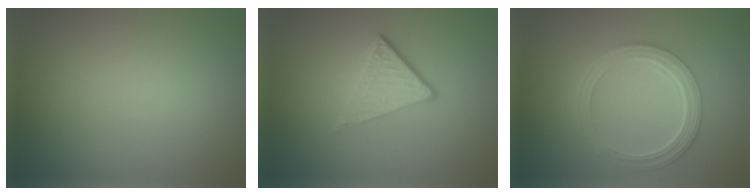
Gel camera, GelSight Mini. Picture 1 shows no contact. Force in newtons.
{"total": 3.8, "press": 2.6, "slide": 2.9}
{"total": 5.2, "press": 3.9, "slide": 3.5}